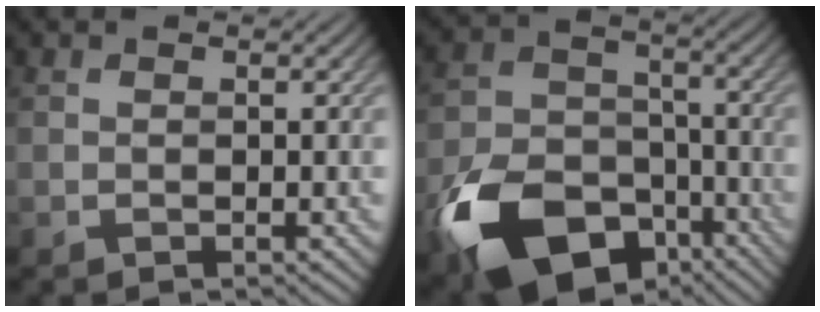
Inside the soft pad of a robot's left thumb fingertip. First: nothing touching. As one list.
[{"total": 15.2, "force": [-8.5, 9.5, 8.3], "torque": [-0.187, -0.038, -0.158]}]